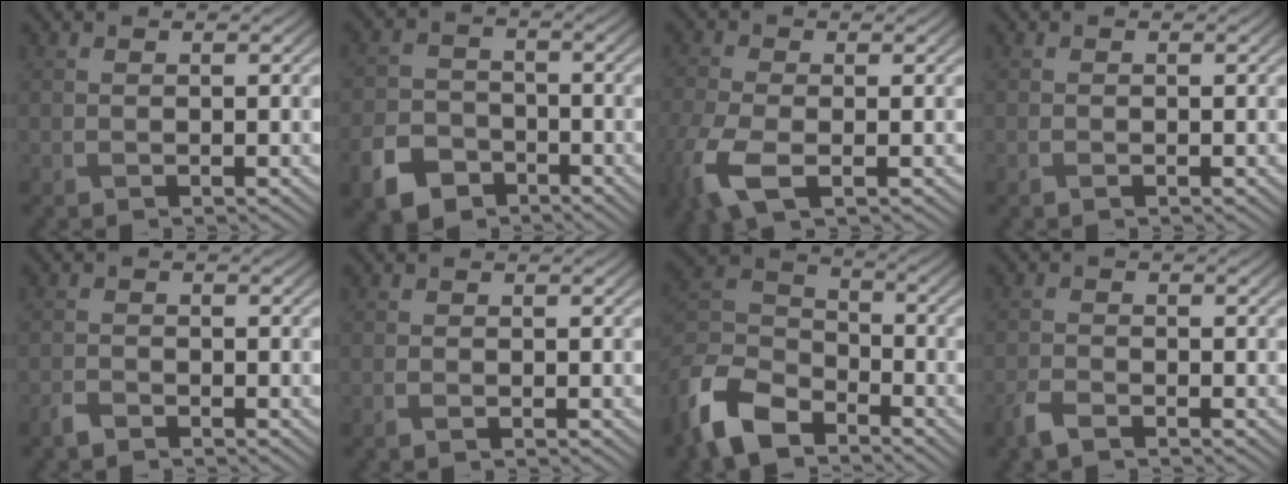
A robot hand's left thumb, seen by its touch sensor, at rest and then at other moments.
{"total": 6.7, "force": [-4.2, 4.5, 2.8], "torque": [-0.072, -0.010, -0.087]}
{"total": 6.7, "force": [-2.9, 3.5, 5.0], "torque": [-0.141, -0.022, -0.061]}
{"total": 0.7, "force": [-0.4, 0.4, 0.4], "torque": [-0.010, -0.003, -0.005]}
{"total": 1.3, "force": [-1.2, 0.4, 0.5], "torque": [-0.012, 0.002, -0.031]}
{"total": 1.0, "force": [-0.5, 0.6, 0.6], "torque": [-0.016, -0.002, -0.008]}
{"total": 11.2, "force": [-7.9, 5.6, 5.7], "torque": [-0.140, -0.016, -0.173]}
{"total": 2.4, "force": [-1.8, 0.8, 1.3], "torque": [-0.036, -0.003, -0.047]}